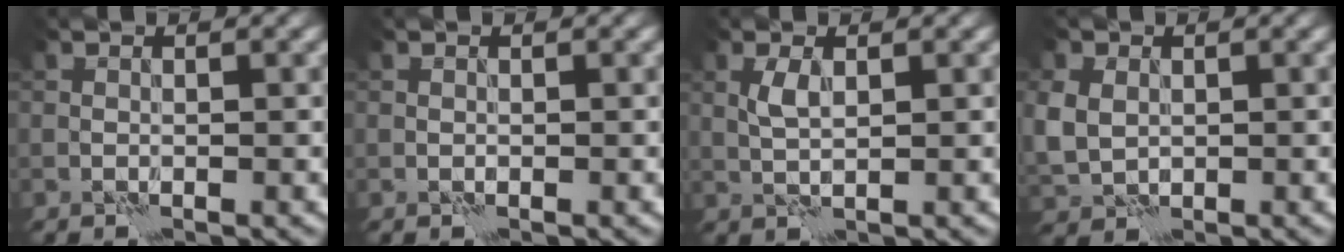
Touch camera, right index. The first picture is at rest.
{"total": 0.0}
{"total": 1.8, "force": [0.5, 0.6, 1.6], "torque": [-0.037, 0.005, 0.011]}
{"total": 3.6, "force": [0.3, 2.9, 2.1], "torque": [-0.058, -0.003, 0.010]}